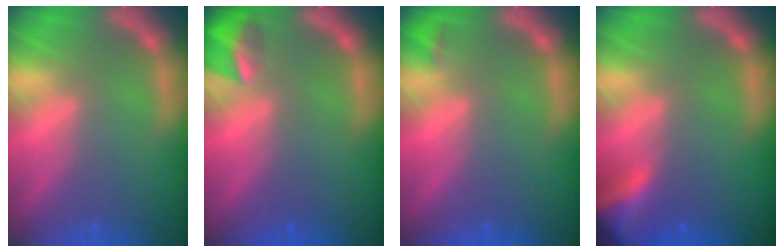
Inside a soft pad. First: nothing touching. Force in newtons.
{"total": 3.4}
{"total": 0.9}
{"total": 5.4}